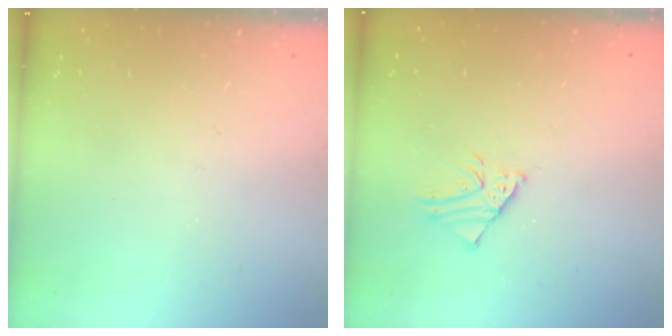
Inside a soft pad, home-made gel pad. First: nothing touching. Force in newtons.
{"total": 2.6, "press": 2.6, "slide": 0.2}